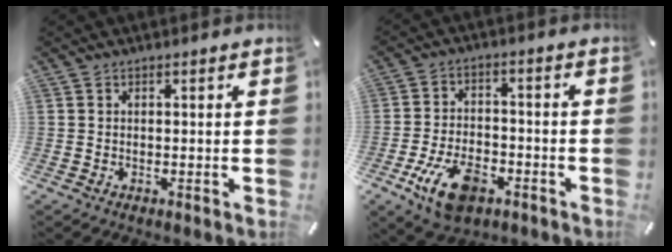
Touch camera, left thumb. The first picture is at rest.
{"total": 11.7, "force": [-5.6, 6.6, 7.8], "torque": [-0.149, 0.020, -0.100]}